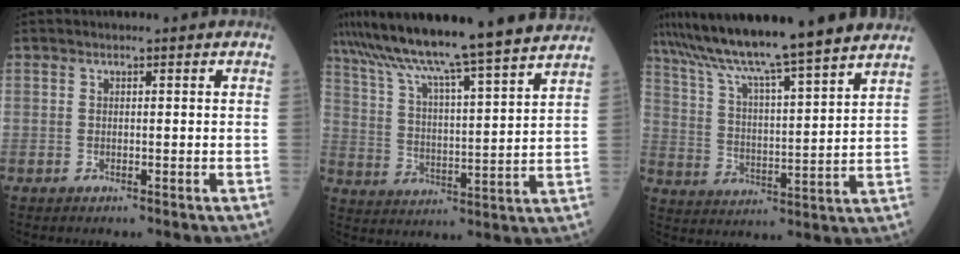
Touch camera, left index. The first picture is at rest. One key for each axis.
{"total": 21.1, "fx": 18.3, "fy": -1.2, "fz": 10.5, "tx": -0.183, "ty": -0.007, "tz": 0.273}
{"total": 19.2, "fx": 16.5, "fy": -0.8, "fz": 9.8, "tx": -0.169, "ty": 0.003, "tz": 0.252}